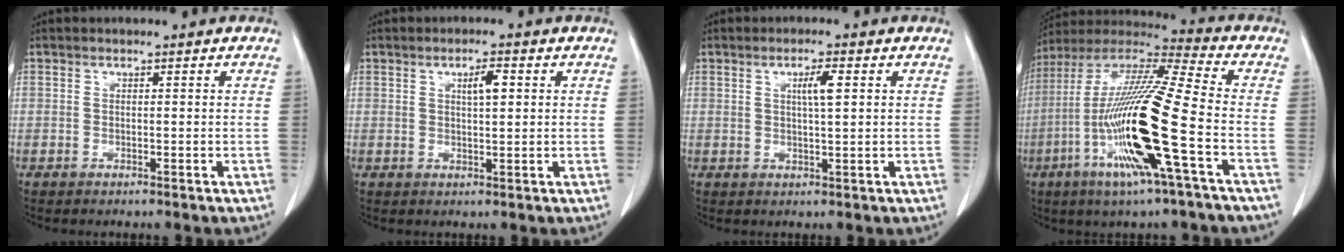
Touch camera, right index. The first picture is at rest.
{"total": 3.1, "force": [1.0, 0.6, 2.8], "torque": [-0.048, 0.001, 0.016]}
{"total": 3.3, "force": [1.1, 0.3, 3.1], "torque": [-0.054, 0.000, 0.017]}
{"total": 20.4, "force": [-5.9, 0.0, 19.5], "torque": [-0.406, -0.022, -0.123]}